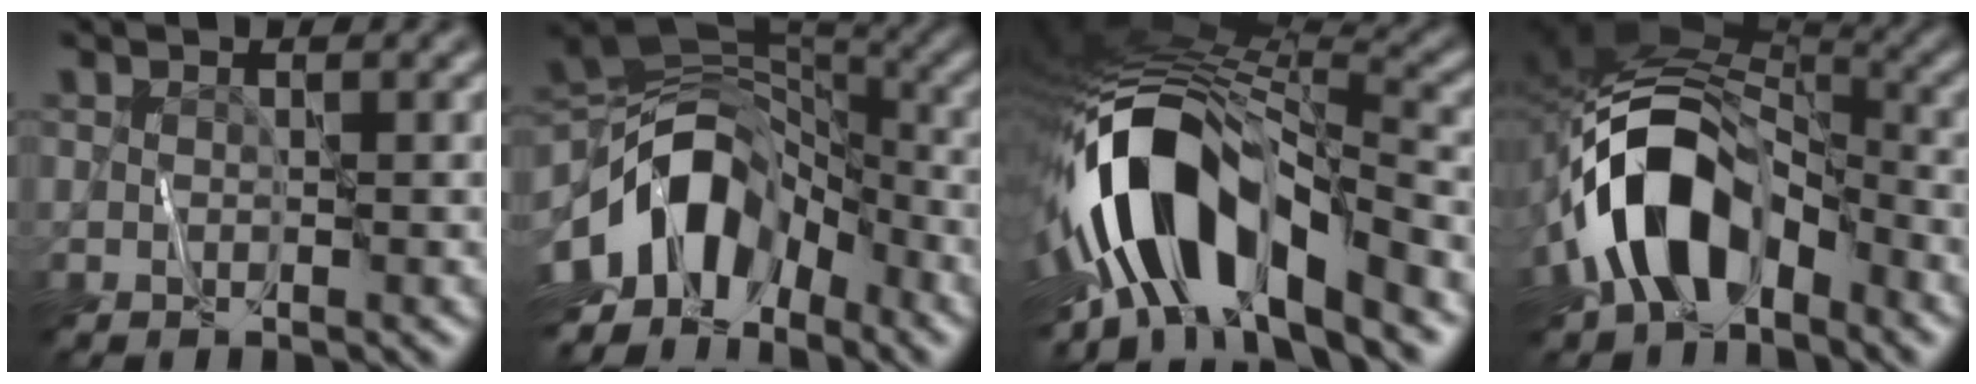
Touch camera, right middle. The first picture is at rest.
{"total": 11.4, "force": [-4.4, 7.2, 7.7], "torque": [-0.133, 0.015, -0.095]}
{"total": 14.6, "force": [-4.5, 6.5, 12.3], "torque": [-0.219, 0.010, -0.082]}
{"total": 10.2, "force": [-4.8, 6.5, 6.2], "torque": [-0.101, 0.006, -0.092]}